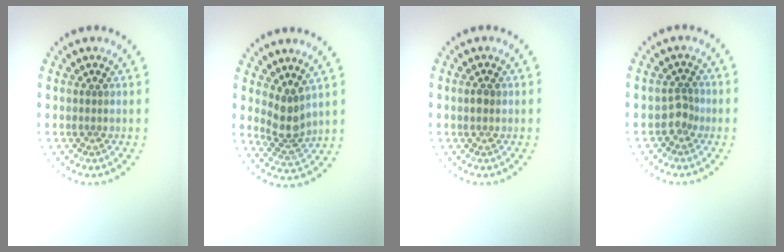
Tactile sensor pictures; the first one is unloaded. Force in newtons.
{"total": 2.7, "press": 2.0, "slide": 1.7}
{"total": 1.0, "press": 1.0, "slide": 0.3}
{"total": 1.4, "press": 1.0, "slide": 1.0}